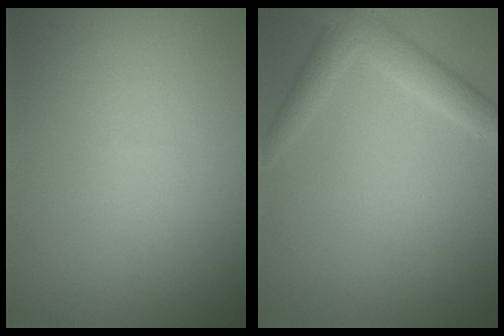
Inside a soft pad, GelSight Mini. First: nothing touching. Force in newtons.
{"total": 3.0, "press": 3.0, "slide": 0.1}